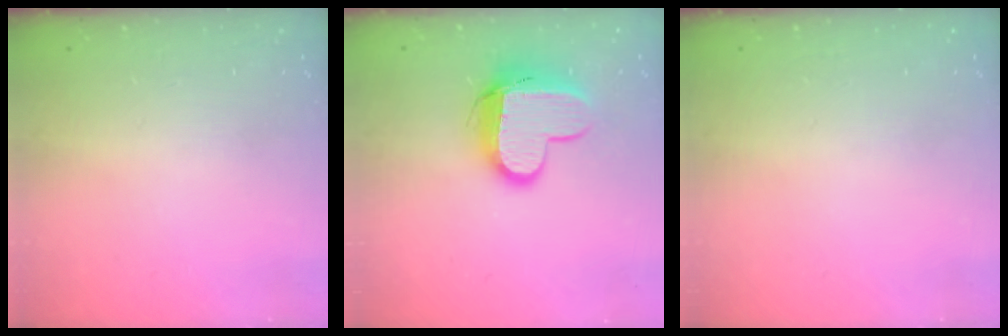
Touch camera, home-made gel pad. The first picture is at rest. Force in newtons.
{"total": 12.0, "press": 11.9, "slide": 1.2}
{"total": 0.0}